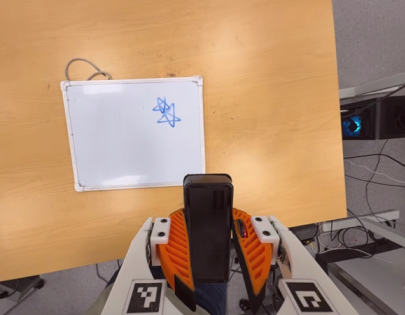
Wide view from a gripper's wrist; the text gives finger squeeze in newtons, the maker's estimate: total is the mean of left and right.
{"total": 9.6, "left": 8.1, "right": 11.2}